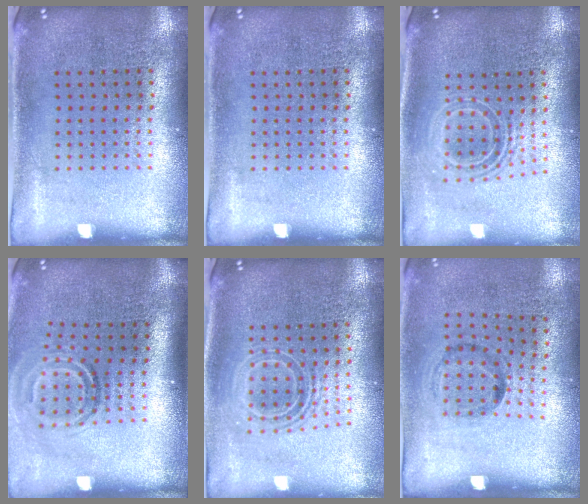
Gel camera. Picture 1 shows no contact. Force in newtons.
{"total": 0.0}
{"total": 1.7, "press": 1.4, "slide": 1.1}
{"total": 1.8, "press": 1.2, "slide": 1.4}
{"total": 1.7, "press": 1.3, "slide": 1.1}
{"total": 1.3, "press": 0.7, "slide": 1.0}